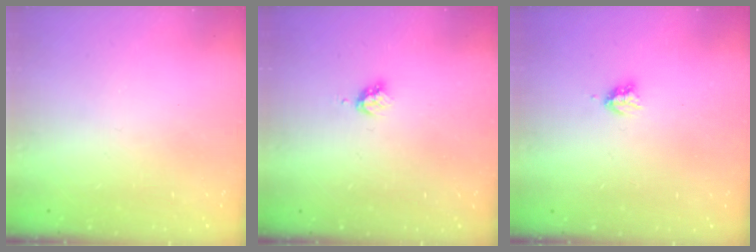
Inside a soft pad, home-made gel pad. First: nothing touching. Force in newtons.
{"total": 2.9, "press": 2.8, "slide": 0.4}
{"total": 2.9, "press": 2.9, "slide": 0.5}